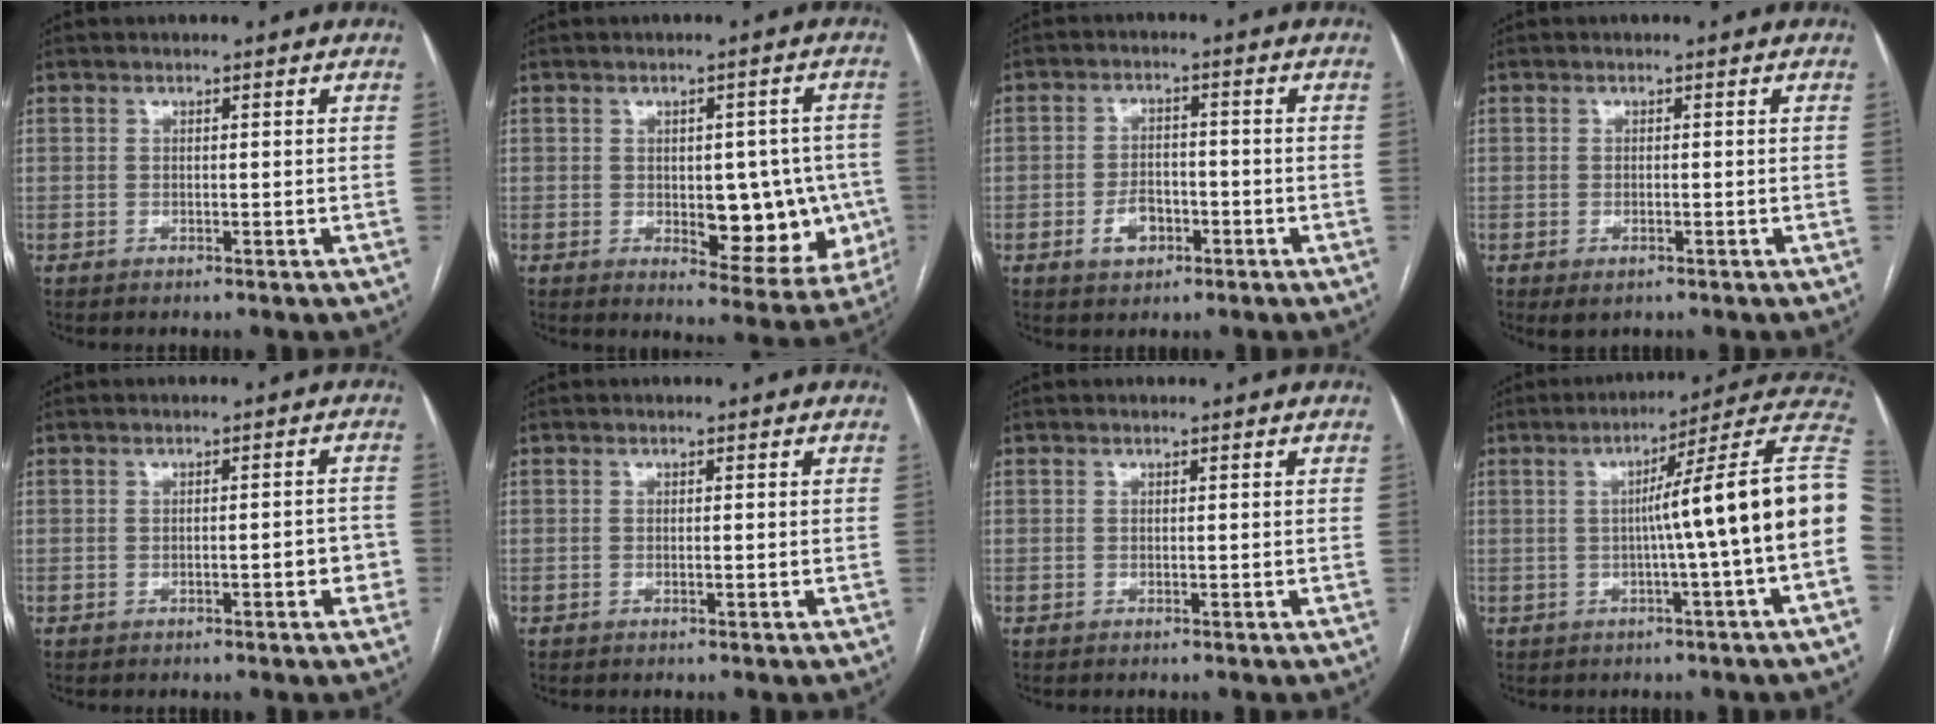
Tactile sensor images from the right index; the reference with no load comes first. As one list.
[{"total": 11.7, "force": [-1.5, 5.7, 10.2], "torque": [-0.111, 0.009, 0.000]}, {"total": 4.5, "force": [-1.9, 2.9, 2.8], "torque": [-0.052, 0.006, -0.028]}, {"total": 1.9, "force": [-0.9, 0.9, 1.4], "torque": [-0.027, -0.003, -0.004]}, {"total": 2.8, "force": [-1.1, 0.8, 2.5], "torque": [-0.025, 0.008, -0.013]}, {"total": 0.0}, {"total": 0.0}, {"total": 15.1, "force": [-0.4, -2.1, 14.9], "torque": [-0.187, 0.028, -0.014]}]